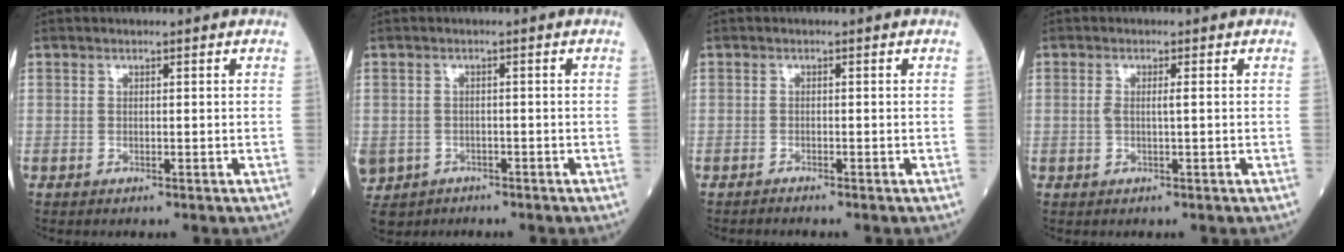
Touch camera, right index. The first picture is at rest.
{"total": 9.5, "force": [-4.8, 7.9, 2.4], "torque": [-0.086, -0.006, -0.069]}
{"total": 0.8, "force": [-0.7, -0.2, -0.1], "torque": [-0.002, -0.001, -0.015]}
{"total": 1.7, "force": [0.1, 0.2, 1.7], "torque": [-0.037, 0.002, 0.001]}